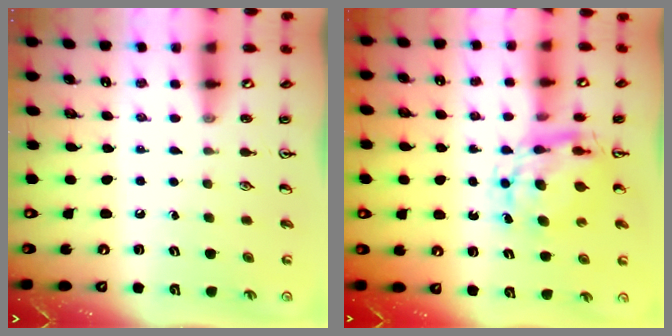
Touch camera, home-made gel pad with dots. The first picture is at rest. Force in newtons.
{"total": 8.1, "press": 8.1, "slide": 0.6}